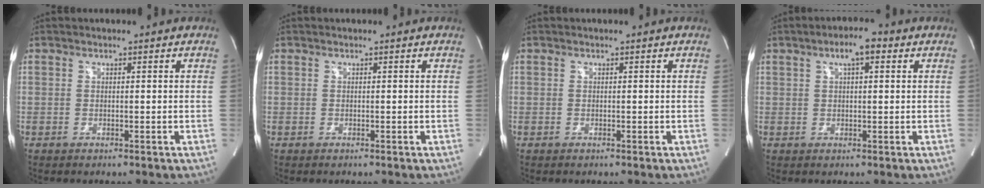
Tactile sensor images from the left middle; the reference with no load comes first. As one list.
[{"total": 0.0}, {"total": 0.0}, {"total": 4.5, "force": [2.0, 1.2, 3.8], "torque": [-0.068, 0.018, 0.032]}]